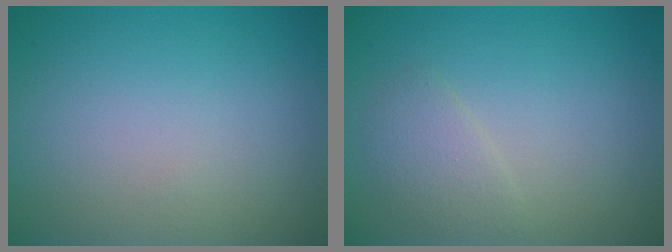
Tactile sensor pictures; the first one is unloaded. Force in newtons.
{"total": 1.8, "press": 1.8, "slide": 0.2}